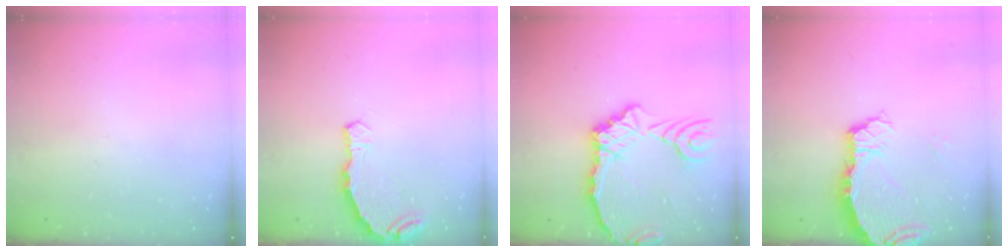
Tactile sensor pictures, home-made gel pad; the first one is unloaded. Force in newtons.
{"total": 8.1, "press": 6.5, "slide": 4.9}
{"total": 15.1, "press": 15.0, "slide": 2.1}
{"total": 4.7, "press": 4.7, "slide": 0.5}